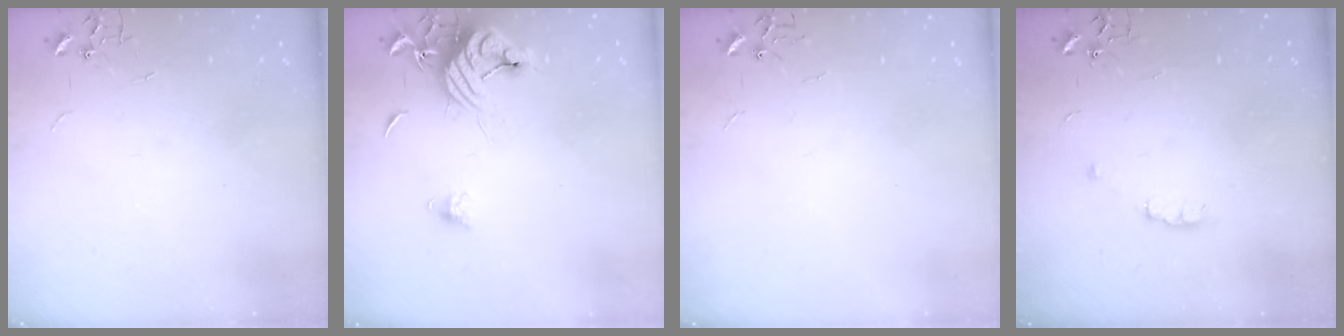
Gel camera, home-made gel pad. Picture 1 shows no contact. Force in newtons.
{"total": 14.3, "press": 14.2, "slide": 1.4}
{"total": 0.0}
{"total": 6.0, "press": 6.0, "slide": 0.9}